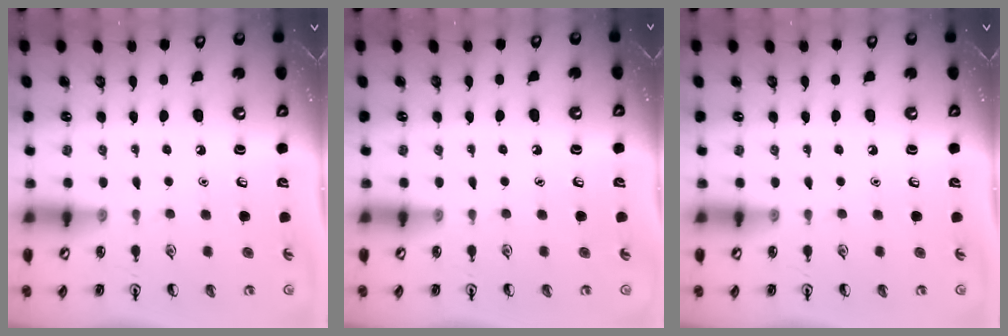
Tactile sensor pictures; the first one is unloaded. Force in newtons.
{"total": 0.0}
{"total": 0.0}